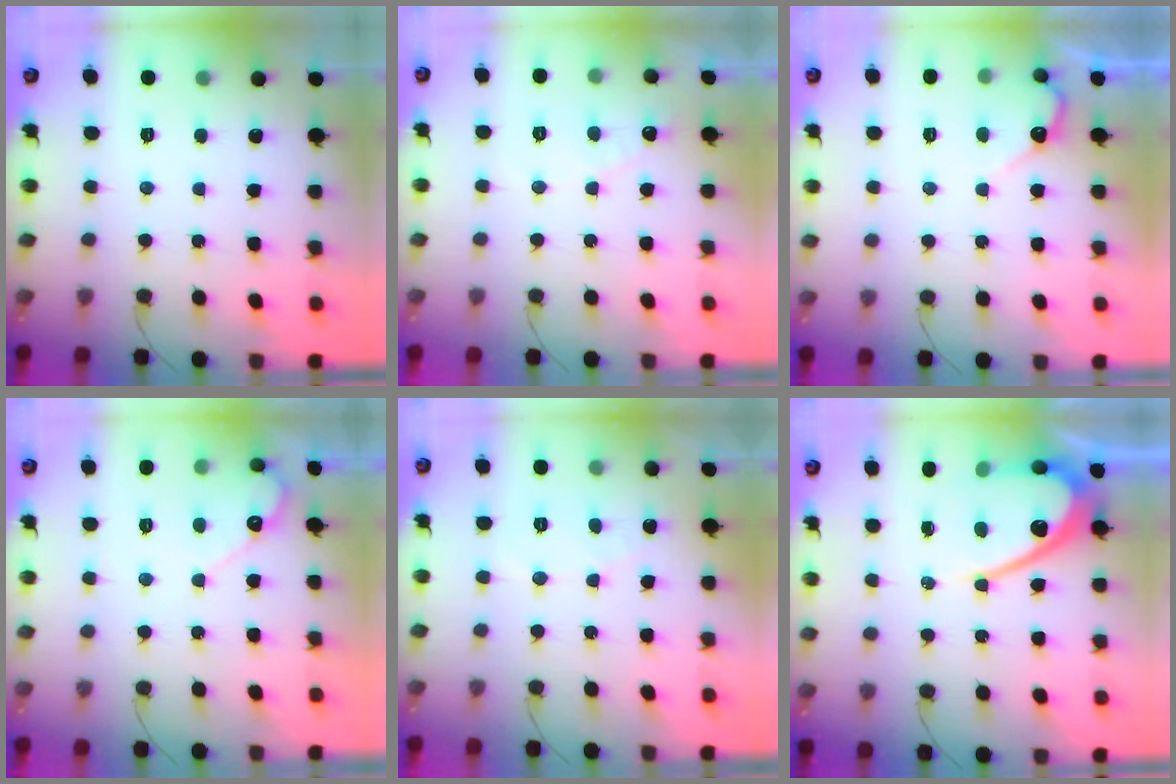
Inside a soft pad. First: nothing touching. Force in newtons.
{"total": 3.9, "press": 3.9, "slide": 0.3}
{"total": 5.0, "press": 5.0, "slide": 0.2}
{"total": 4.9, "press": 4.9, "slide": 0.4}
{"total": 3.7, "press": 3.7, "slide": 0.3}
{"total": 12.6, "press": 12.6, "slide": 0.9}